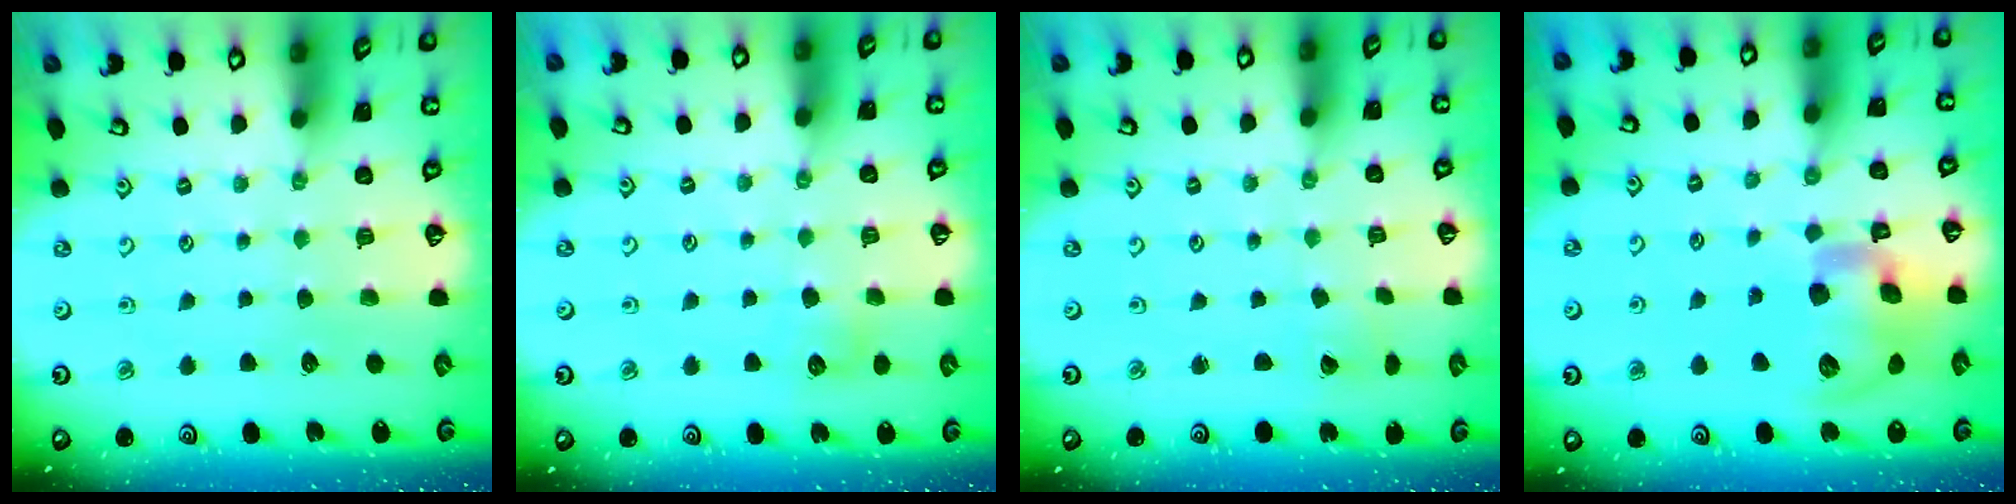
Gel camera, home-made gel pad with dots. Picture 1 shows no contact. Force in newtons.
{"total": 7.0, "press": 7.0, "slide": 0.7}
{"total": 1.5, "press": 1.5, "slide": 0.2}
{"total": 15.3, "press": 15.1, "slide": 2.7}